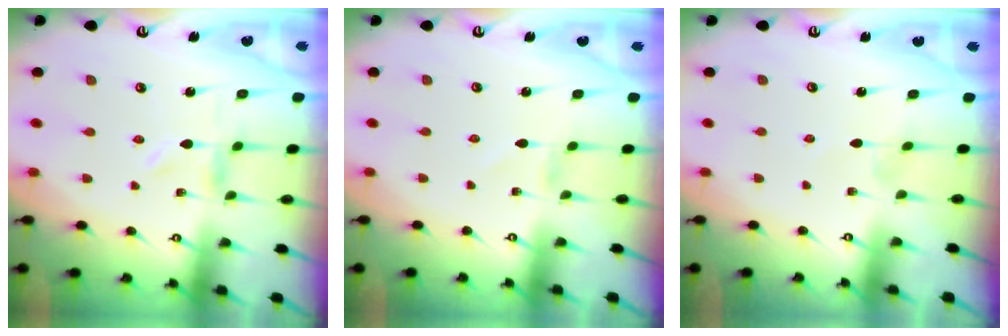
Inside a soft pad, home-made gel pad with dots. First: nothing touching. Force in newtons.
{"total": 1.0, "press": 1.0, "slide": 0.1}
{"total": 0.8, "press": 0.8, "slide": 0.2}